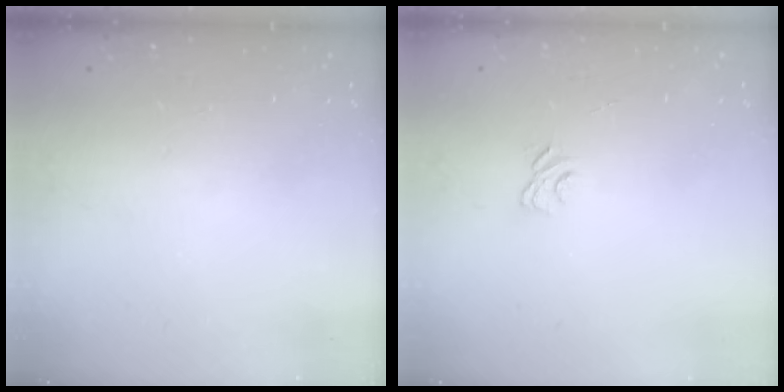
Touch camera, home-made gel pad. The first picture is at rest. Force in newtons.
{"total": 2.9, "press": 2.6, "slide": 1.3}